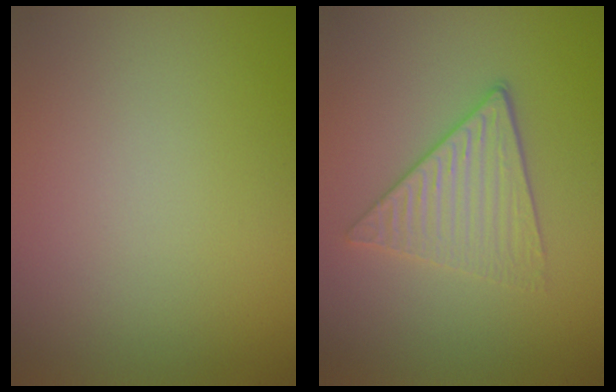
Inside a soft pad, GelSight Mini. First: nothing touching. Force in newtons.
{"total": 3.9, "press": 3.4, "slide": 2.0}